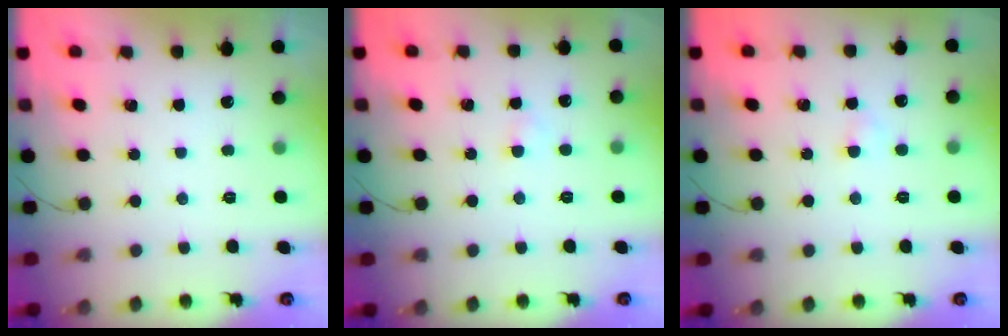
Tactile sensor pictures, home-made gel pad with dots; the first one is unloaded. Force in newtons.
{"total": 1.5, "press": 1.4, "slide": 0.7}
{"total": 2.2, "press": 2.1, "slide": 0.8}